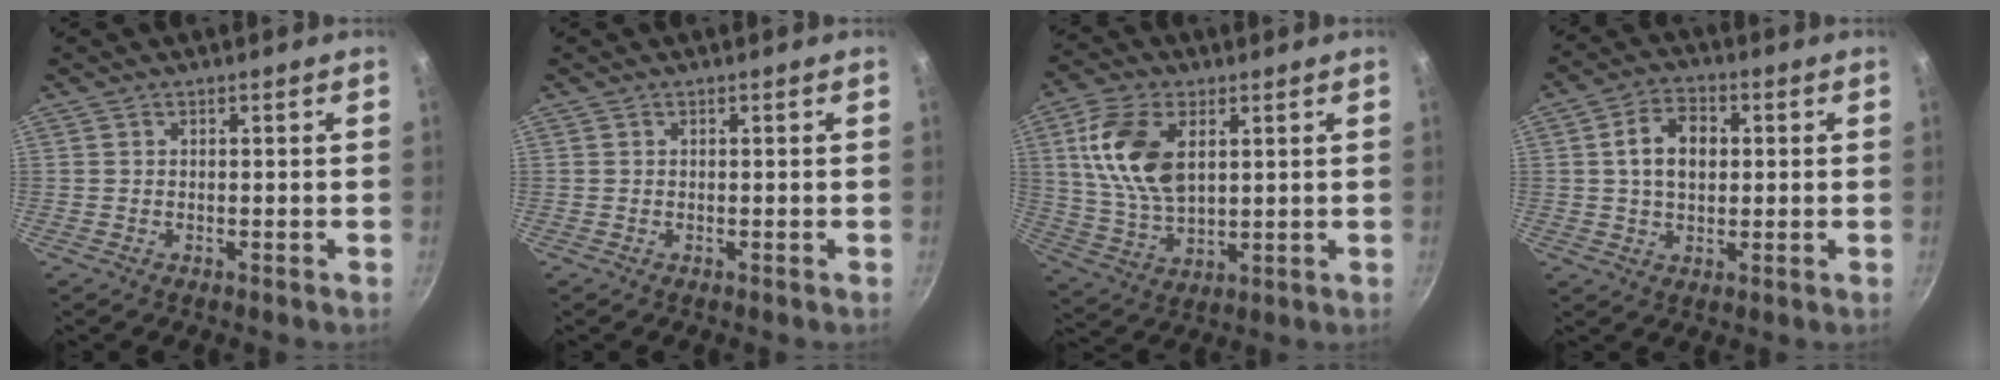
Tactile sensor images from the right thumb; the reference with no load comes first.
{"total": 0.0}
{"total": 13.9, "force": [4.0, 8.1, 10.7], "torque": [-0.195, -0.014, 0.083]}
{"total": 8.4, "force": [1.2, 5.8, 6.0], "torque": [-0.086, 0.011, 0.014]}